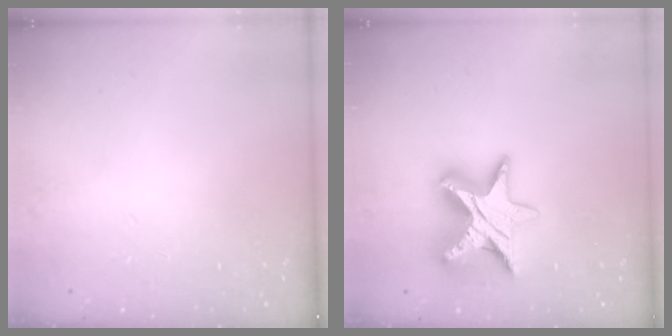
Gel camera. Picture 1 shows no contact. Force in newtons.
{"total": 15.5, "press": 15.5, "slide": 1.1}